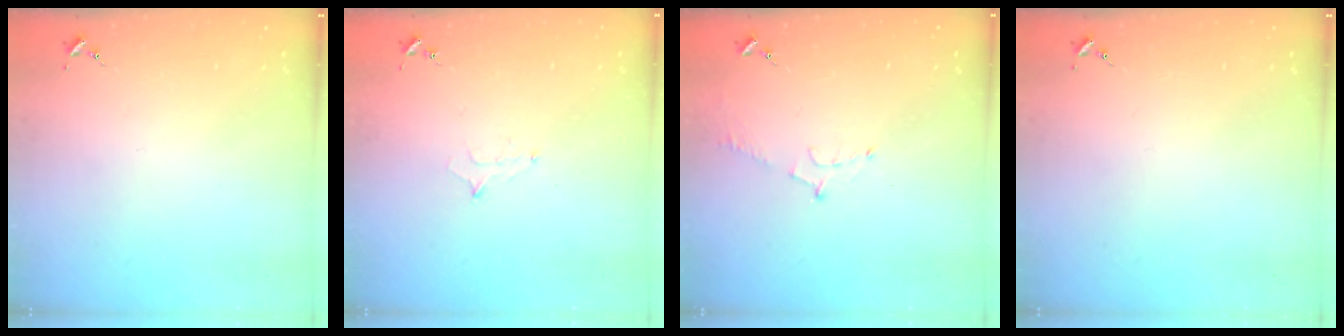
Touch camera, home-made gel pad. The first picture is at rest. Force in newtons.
{"total": 5.8, "press": 5.7, "slide": 0.6}
{"total": 5.7, "press": 5.7, "slide": 0.6}
{"total": 0.0}